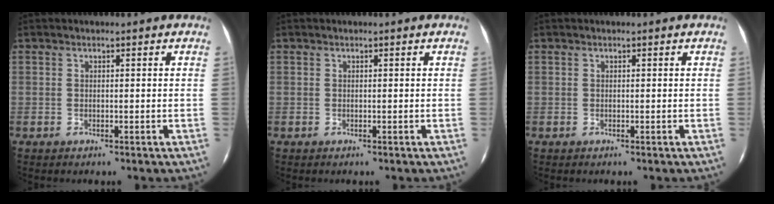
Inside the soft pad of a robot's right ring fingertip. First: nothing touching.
{"total": 0.0}
{"total": 0.0}